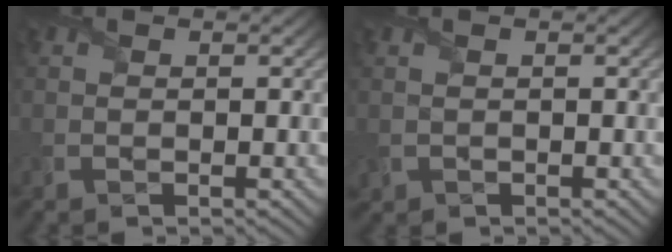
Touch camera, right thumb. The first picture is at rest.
{"total": 0.6, "force": [0.0, 0.6, 0.3], "torque": [-0.014, -0.003, 0.003]}